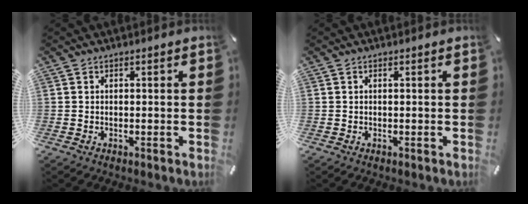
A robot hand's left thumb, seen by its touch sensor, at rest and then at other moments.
{"total": 0.0}